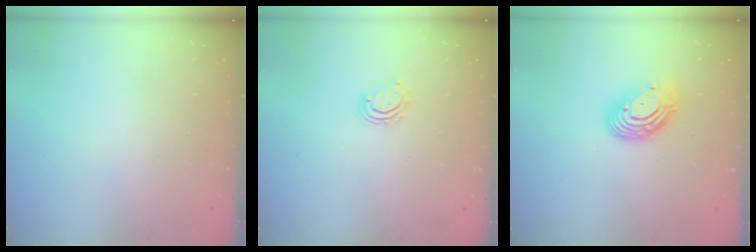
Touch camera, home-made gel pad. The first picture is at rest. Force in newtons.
{"total": 3.2, "press": 3.1, "slide": 0.2}
{"total": 11.1, "press": 11.1, "slide": 0.7}